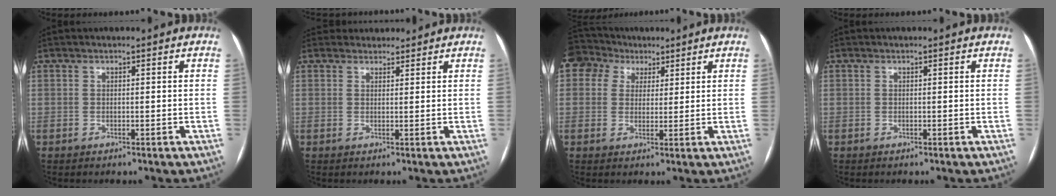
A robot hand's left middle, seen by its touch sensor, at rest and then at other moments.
{"total": 2.7, "force": [2.5, 1.0, -0.2], "torque": [0.009, 0.020, 0.037]}
{"total": 7.6, "force": [4.2, 6.0, 2.1], "torque": [-0.052, 0.044, 0.080]}
{"total": 0.0}